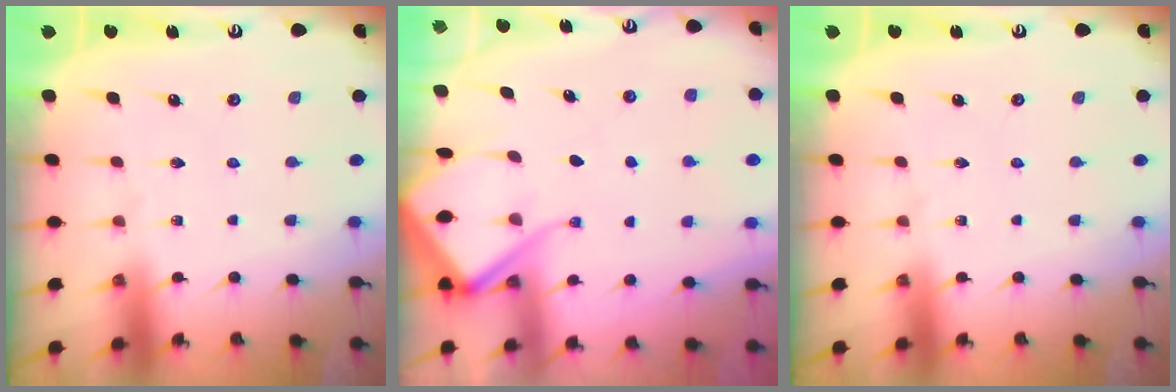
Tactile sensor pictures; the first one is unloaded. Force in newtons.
{"total": 8.5, "press": 8.4, "slide": 0.7}
{"total": 0.0}